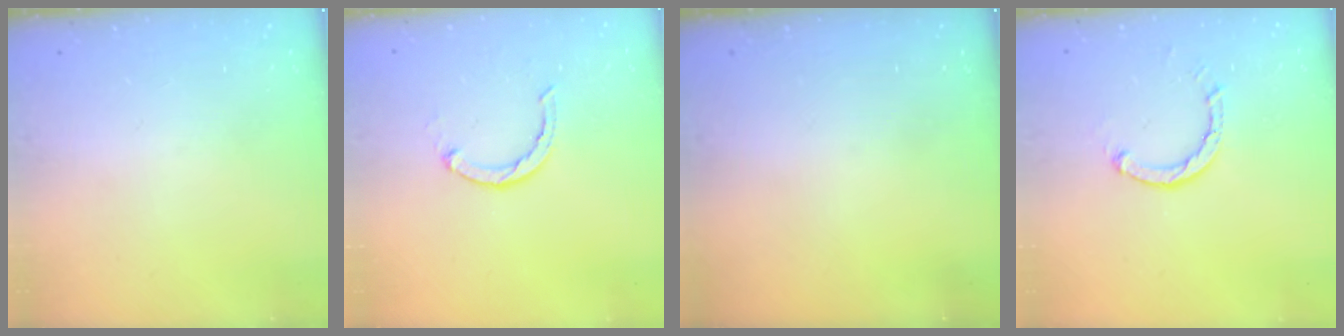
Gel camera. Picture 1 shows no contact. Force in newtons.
{"total": 2.1, "press": 2.0, "slide": 0.4}
{"total": 0.0}
{"total": 2.6, "press": 2.6, "slide": 0.3}